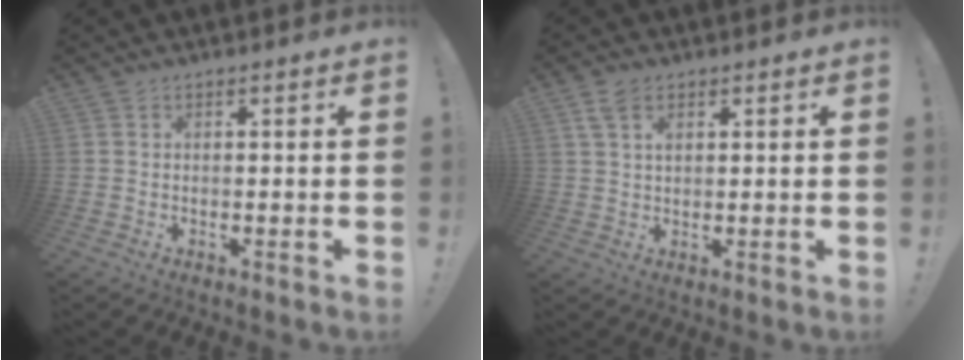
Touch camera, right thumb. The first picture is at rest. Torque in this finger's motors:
{"motor_torque": [0.08, 0.68, 0.01, 0.08, 0.15]}